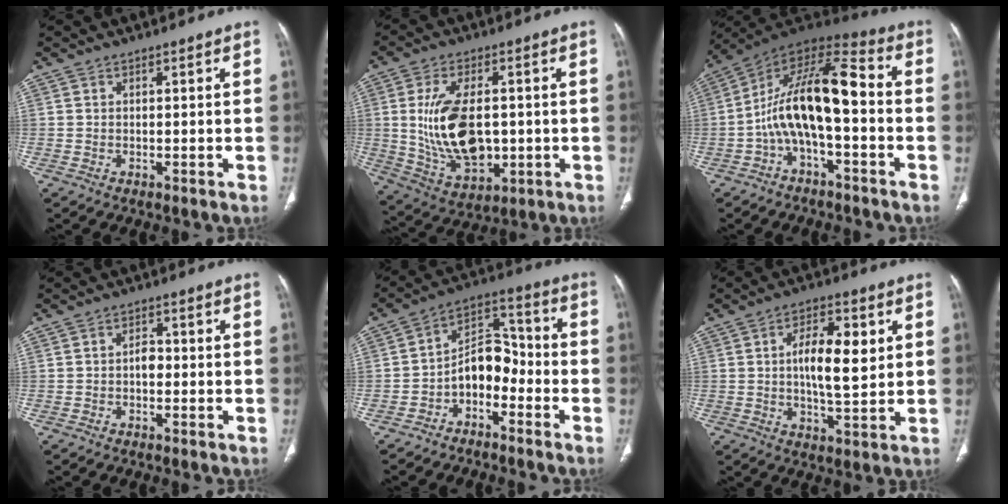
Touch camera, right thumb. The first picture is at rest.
{"total": 15.5, "force": [0.2, 8.8, 12.8], "torque": [-0.225, -0.009, 0.021]}
{"total": 16.2, "force": [-2.6, 6.7, 14.6], "torque": [-0.246, 0.073, -0.051]}
{"total": 2.3, "force": [-0.5, 1.5, 1.7], "torque": [-0.015, 0.011, -0.012]}
{"total": 9.3, "force": [-3.7, 6.1, 6.0], "torque": [-0.071, 0.064, -0.075]}
{"total": 10.7, "force": [2.0, 4.2, 9.6], "torque": [-0.145, -0.006, 0.032]}